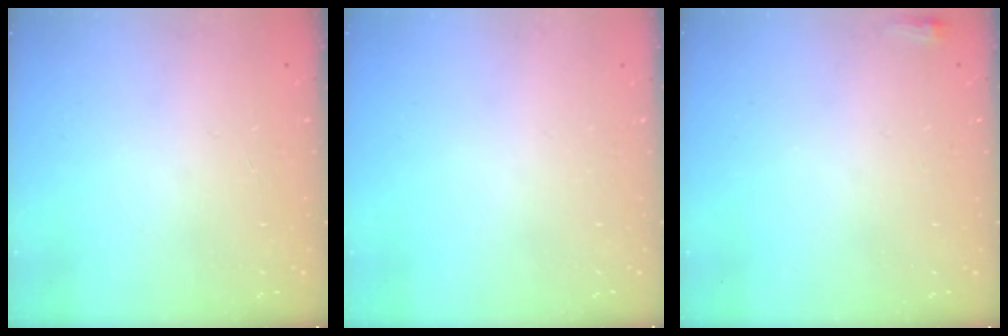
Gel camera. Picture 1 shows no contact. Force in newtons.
{"total": 0.0}
{"total": 2.9, "press": 2.6, "slide": 1.1}